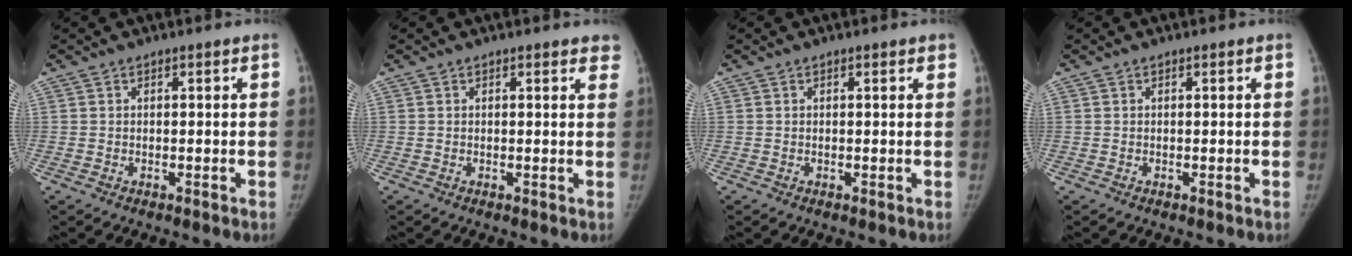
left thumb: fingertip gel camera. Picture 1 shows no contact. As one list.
[{"total": 3.1, "force": [2.5, 1.1, 1.4], "torque": [0.007, -0.004, 0.018]}, {"total": 0.9, "force": [0.7, 0.3, 0.6], "torque": [-0.007, 0.000, 0.007]}, {"total": 0.0}]